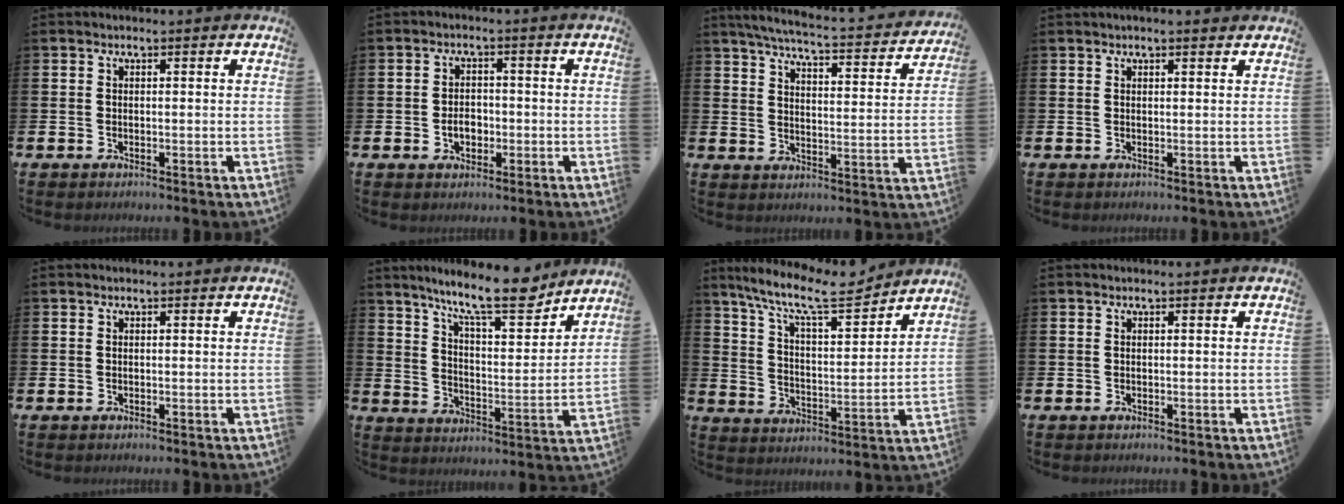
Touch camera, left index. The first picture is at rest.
{"total": 3.0, "force": [-0.8, 2.1, 1.9], "torque": [-0.018, -0.005, -0.022]}
{"total": 5.1, "force": [4.6, 0.5, 2.1], "torque": [-0.050, -0.043, 0.071]}
{"total": 1.0, "force": [1.0, 0.0, 0.3], "torque": [0.007, -0.003, 0.015]}
{"total": 0.0}
{"total": 12.5, "force": [10.6, 2.3, 6.2], "torque": [-0.119, -0.060, 0.180]}
{"total": 10.8, "force": [9.3, 2.1, 5.0], "torque": [-0.114, -0.057, 0.158]}
{"total": 0.0}